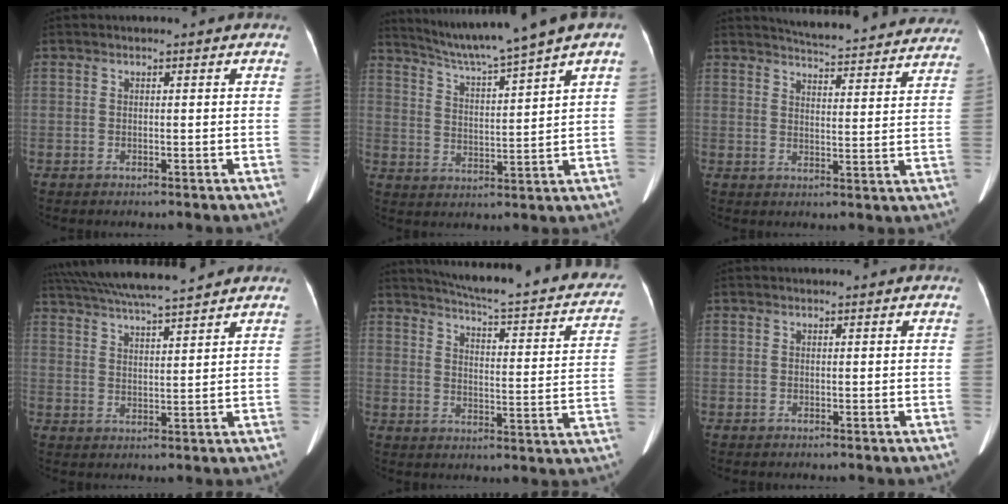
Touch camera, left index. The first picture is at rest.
{"total": 14.8, "force": [12.9, -1.1, 7.1], "torque": [-0.124, 0.007, 0.200]}
{"total": 23.9, "force": [22.5, 3.0, 7.4], "torque": [-0.102, -0.048, 0.264]}
{"total": 13.7, "force": [12.2, 0.4, 6.2], "torque": [-0.122, 0.031, 0.194]}
{"total": 26.0, "force": [22.3, 3.8, 12.8], "torque": [-0.176, -0.043, 0.260]}
{"total": 0.0}